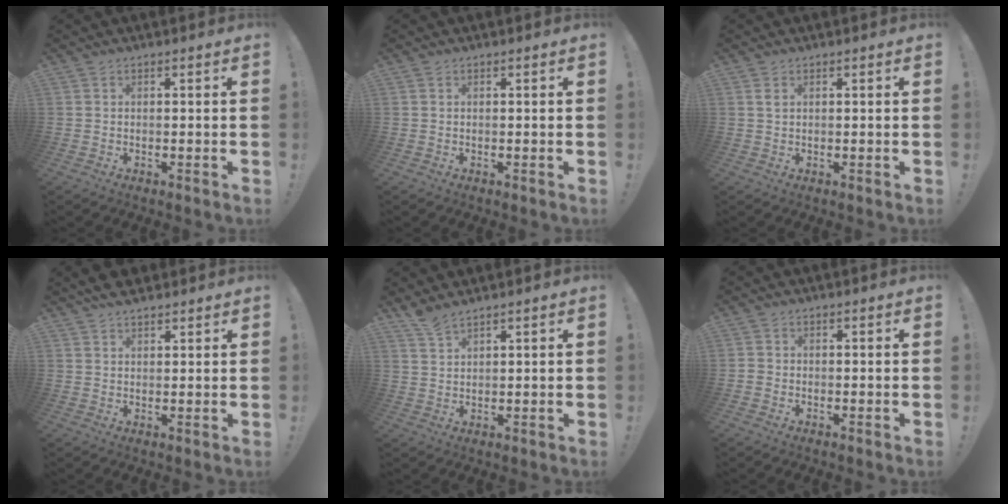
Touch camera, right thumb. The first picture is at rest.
{"total": 0.0}
{"total": 1.2, "force": [0.6, 0.5, 0.9], "torque": [-0.011, -0.001, 0.009]}
{"total": 4.4, "force": [3.9, 1.4, 1.3], "torque": [-0.016, -0.020, 0.072]}
{"total": 4.0, "force": [3.5, 0.5, 1.8], "torque": [-0.039, -0.021, 0.065]}
{"total": 1.1, "force": [-0.6, 0.9, 0.2], "torque": [-0.001, 0.005, -0.012]}